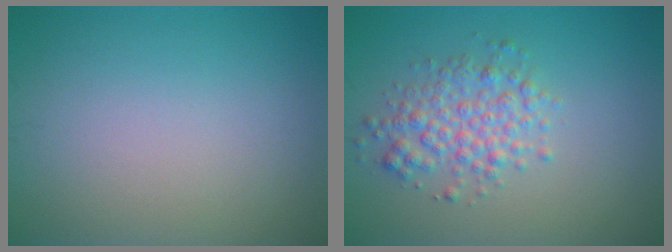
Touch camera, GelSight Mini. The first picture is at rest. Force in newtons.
{"total": 3.5, "press": 3.5, "slide": 0.1}